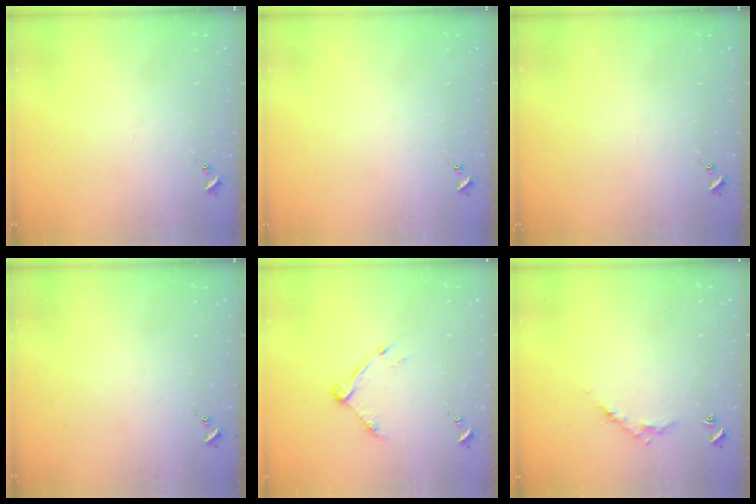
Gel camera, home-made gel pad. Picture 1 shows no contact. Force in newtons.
{"total": 0.0}
{"total": 0.0}
{"total": 0.0}
{"total": 8.7, "press": 8.7, "slide": 0.5}
{"total": 5.2, "press": 5.2, "slide": 0.3}